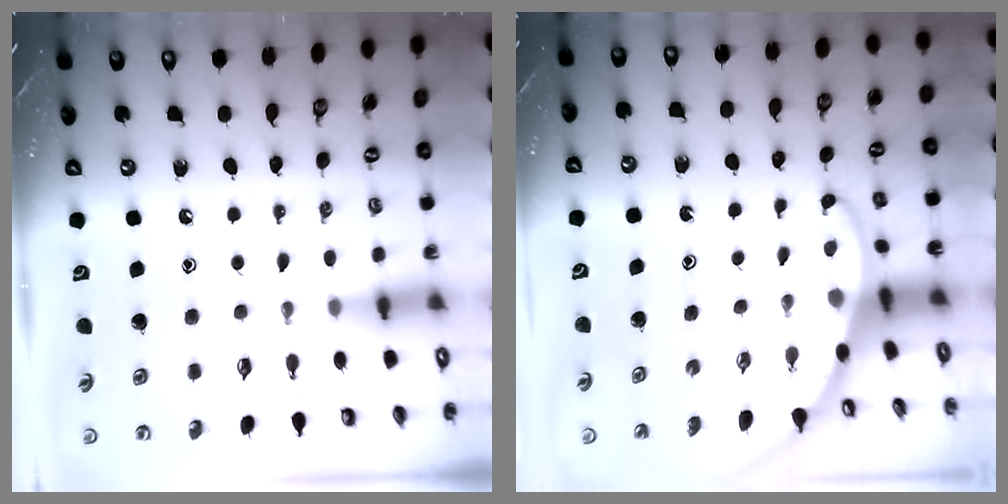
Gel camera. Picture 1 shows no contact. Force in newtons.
{"total": 3.3, "press": 3.3, "slide": 0.1}